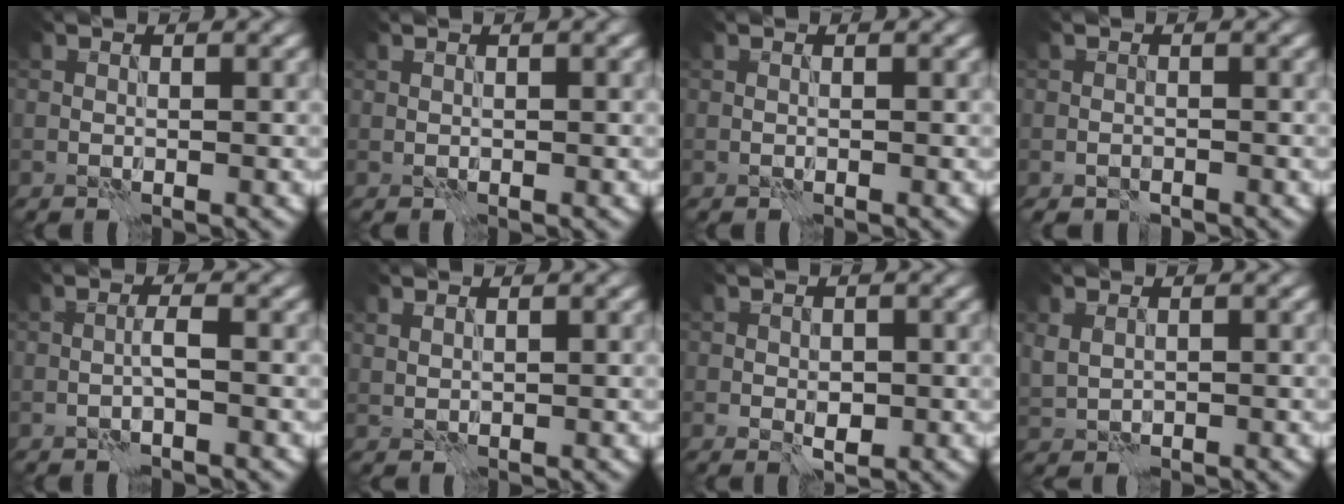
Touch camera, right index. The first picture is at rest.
{"total": 0.8, "force": [0.7, 0.0, 0.5], "torque": [-0.008, 0.002, 0.010]}
{"total": 0.0}
{"total": 1.2, "force": [-0.8, 0.8, 0.3], "torque": [-0.005, -0.003, -0.018]}
{"total": 1.3, "force": [-0.4, 0.1, 1.2], "torque": [-0.023, 0.006, -0.011]}
{"total": 1.0, "force": [1.0, 0.2, 0.3], "torque": [-0.011, -0.002, 0.022]}
{"total": 1.9, "force": [-0.2, 1.4, 1.3], "torque": [-0.023, -0.006, 0.000]}
{"total": 1.5, "force": [0.5, 1.2, 0.9], "torque": [-0.025, -0.003, 0.015]}